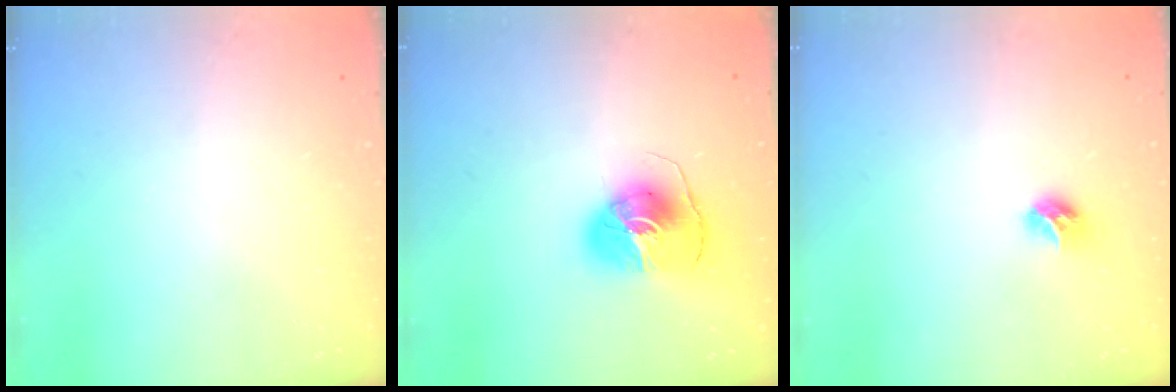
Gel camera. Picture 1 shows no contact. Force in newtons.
{"total": 10.5, "press": 10.5, "slide": 1.3}
{"total": 7.5, "press": 7.4, "slide": 0.7}